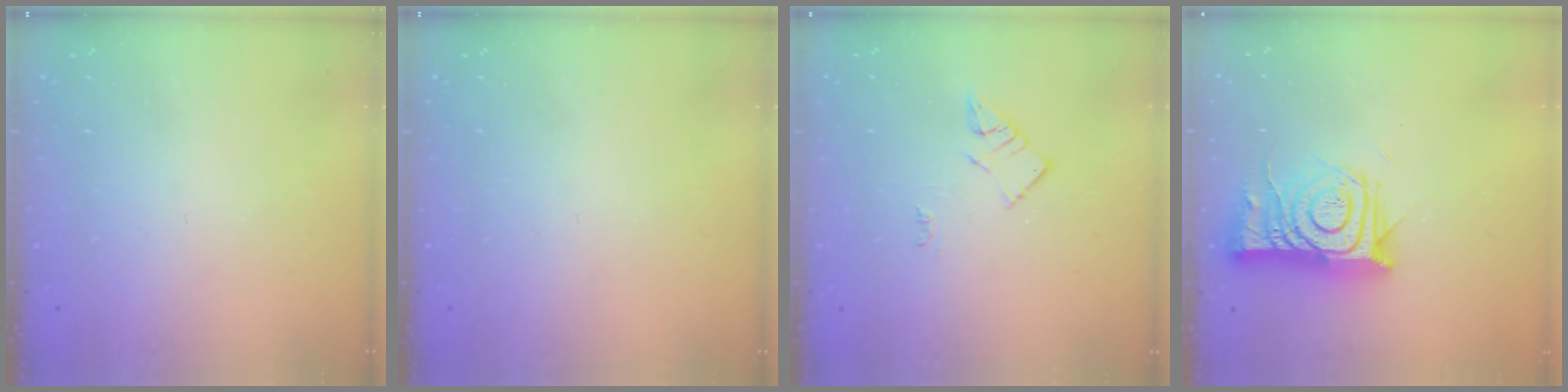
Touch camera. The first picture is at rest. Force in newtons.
{"total": 0.0}
{"total": 4.6, "press": 4.6, "slide": 0.3}
{"total": 11.6, "press": 11.5, "slide": 1.0}